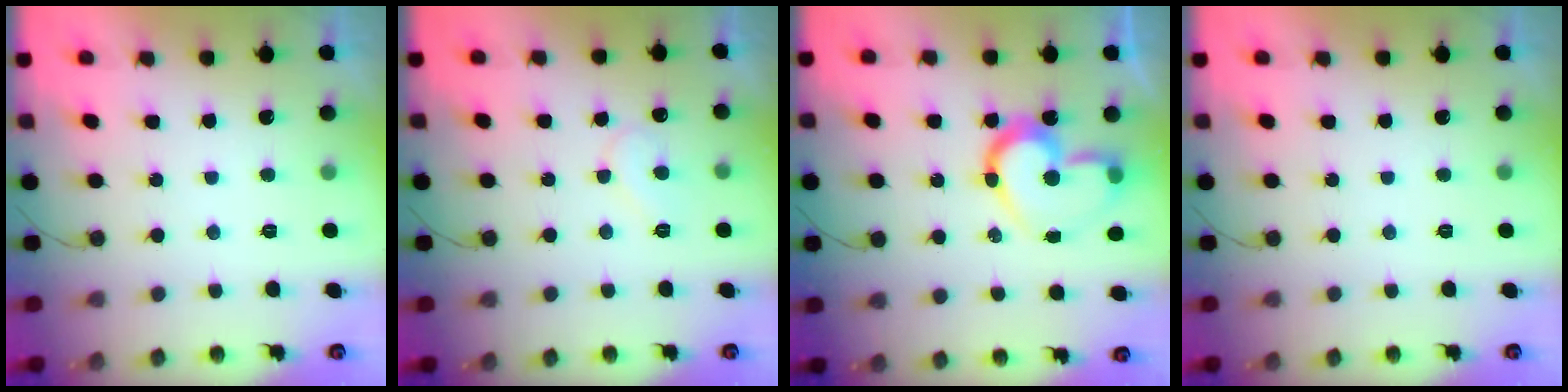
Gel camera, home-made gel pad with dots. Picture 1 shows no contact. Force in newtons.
{"total": 5.7, "press": 5.7, "slide": 0.6}
{"total": 15.7, "press": 15.6, "slide": 0.9}
{"total": 0.0}